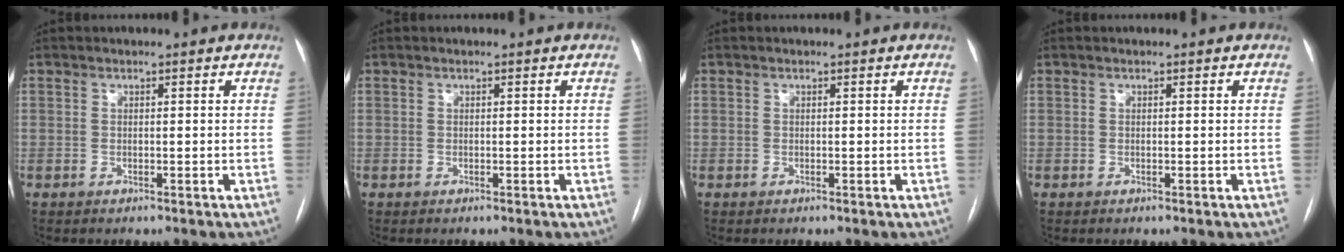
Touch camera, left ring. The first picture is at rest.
{"total": 0.0}
{"total": 0.0}
{"total": 0.0}